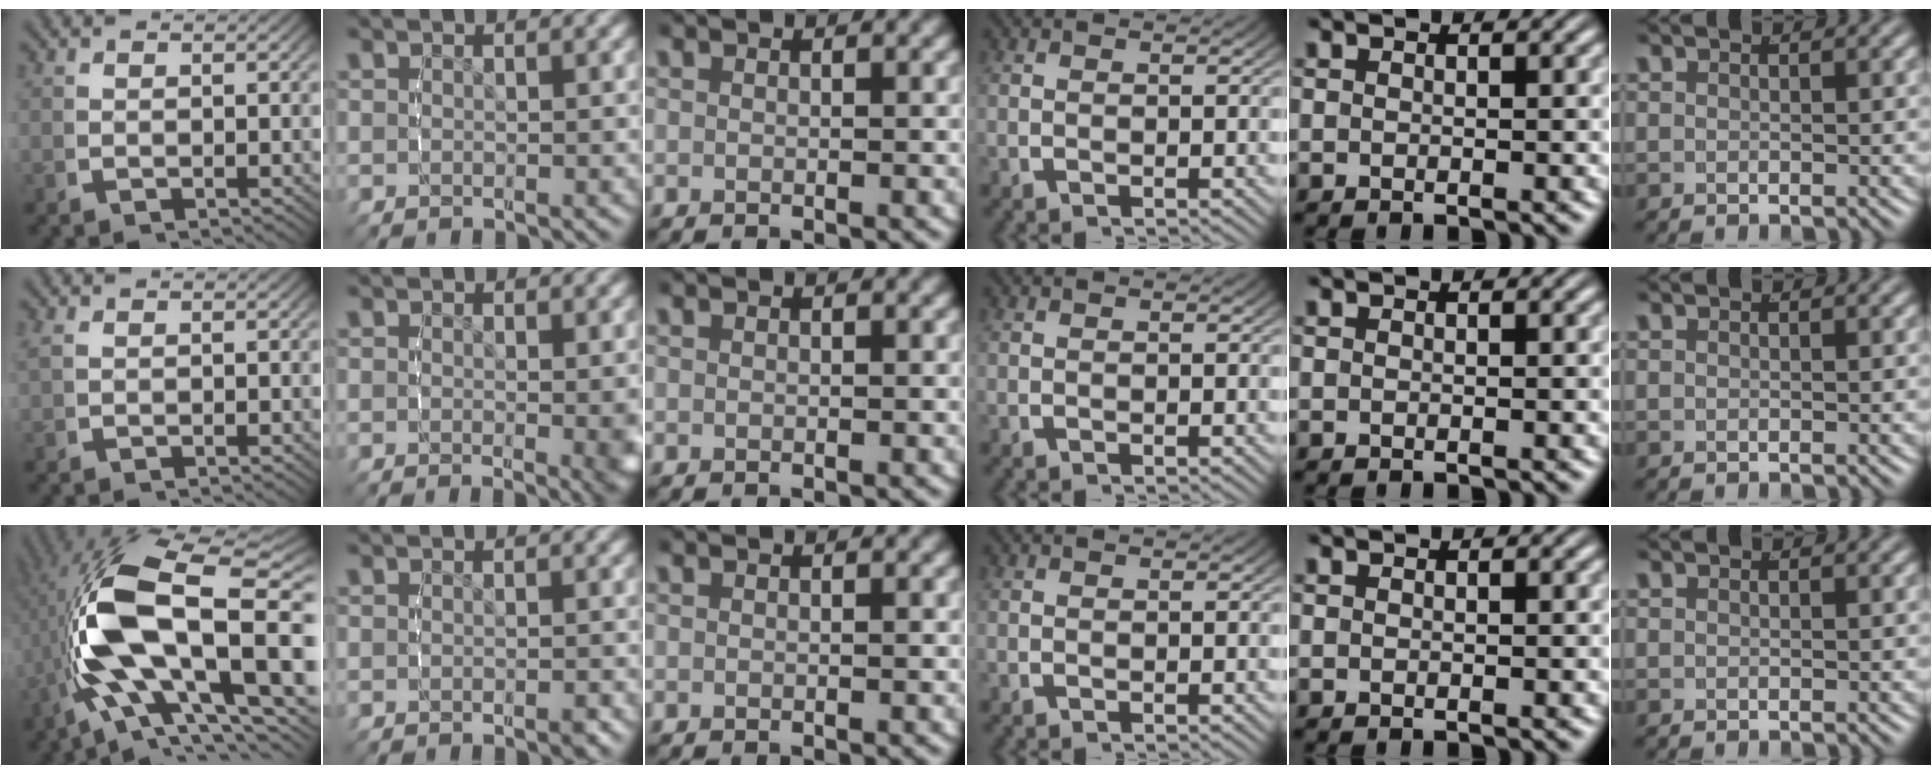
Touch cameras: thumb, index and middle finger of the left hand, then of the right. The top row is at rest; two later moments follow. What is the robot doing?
{"motion": "lift_and_place", "object": "button"}